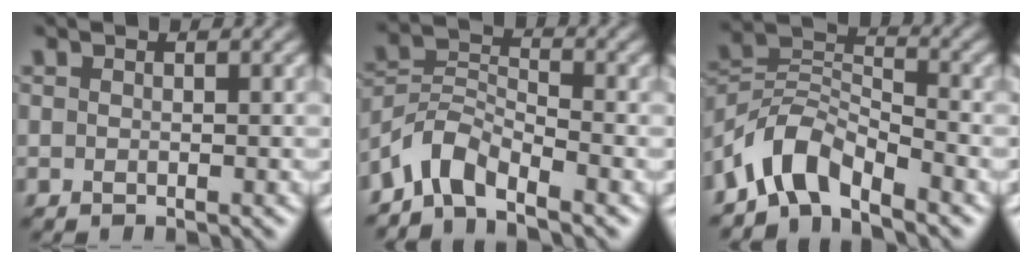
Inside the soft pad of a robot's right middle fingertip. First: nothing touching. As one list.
[{"total": 4.1, "force": [-3.4, 1.4, 1.8], "torque": [-0.029, 0.007, -0.082]}, {"total": 5.2, "force": [-4.2, 2.0, 2.5], "torque": [-0.038, 0.006, -0.095]}]